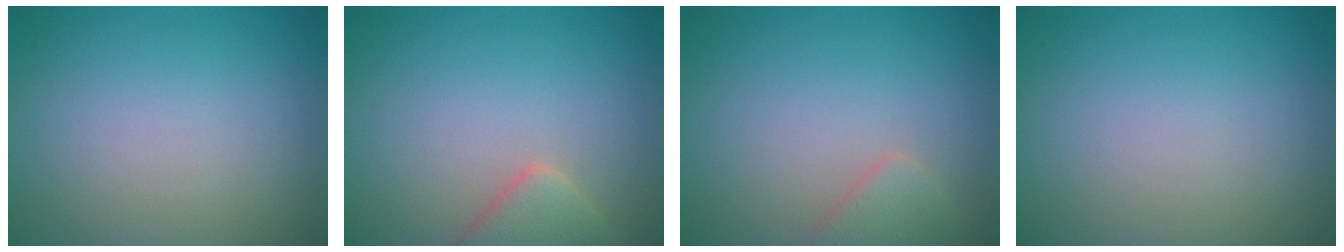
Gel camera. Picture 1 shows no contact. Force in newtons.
{"total": 3.0, "press": 2.9, "slide": 0.3}
{"total": 1.9, "press": 1.9, "slide": 0.2}
{"total": 0.0}